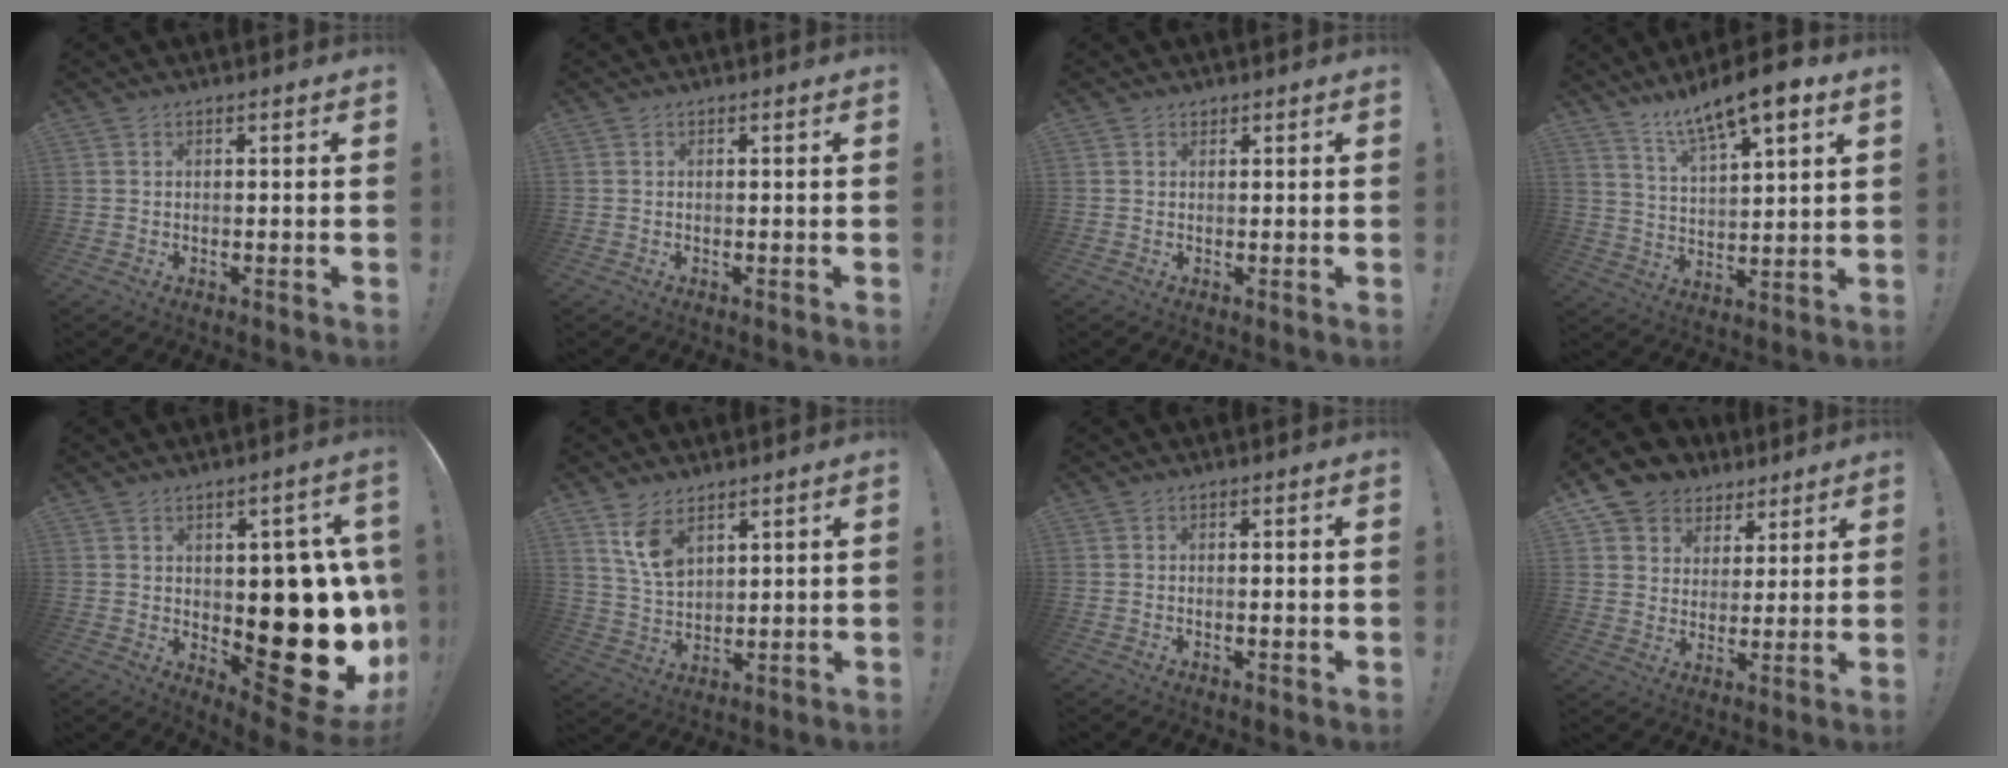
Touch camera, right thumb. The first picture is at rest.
{"total": 0.0}
{"total": 0.8, "force": [0.7, 0.4, 0.1], "torque": [0.002, -0.002, 0.013]}
{"total": 10.8, "force": [8.8, 1.9, 6.1], "torque": [-0.104, -0.061, 0.151]}
{"total": 19.6, "force": [-0.7, 10.7, 16.3], "torque": [-0.180, -0.011, 0.013]}
{"total": 8.9, "force": [5.5, 5.0, 4.9], "torque": [-0.087, -0.024, 0.107]}
{"total": 1.1, "force": [-0.2, 0.1, 1.1], "torque": [-0.016, 0.000, -0.005]}
{"total": 9.7, "force": [5.8, 7.6, 2.0], "torque": [-0.033, -0.040, 0.117]}